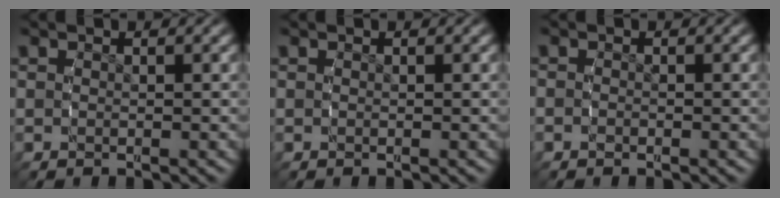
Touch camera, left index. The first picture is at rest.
{"total": 0.0}
{"total": 1.2, "force": [-0.6, 0.9, 0.4], "torque": [-0.014, -0.004, -0.012]}